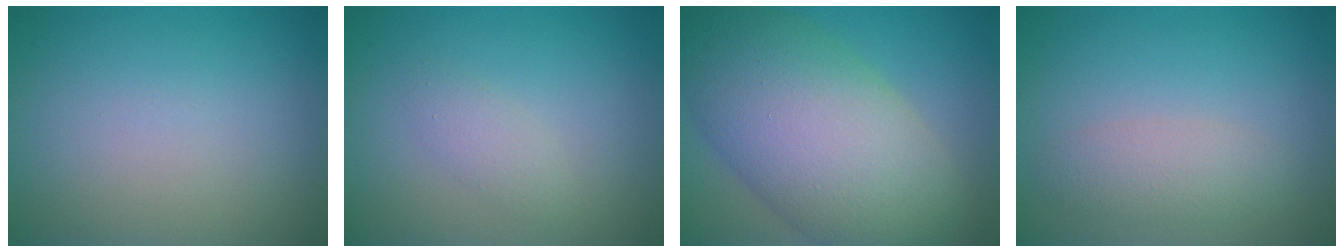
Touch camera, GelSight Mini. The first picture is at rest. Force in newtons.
{"total": 1.4, "press": 1.4, "slide": 0.1}
{"total": 13.4, "press": 13.4, "slide": 0.5}
{"total": 2.3, "press": 2.3, "slide": 0.2}